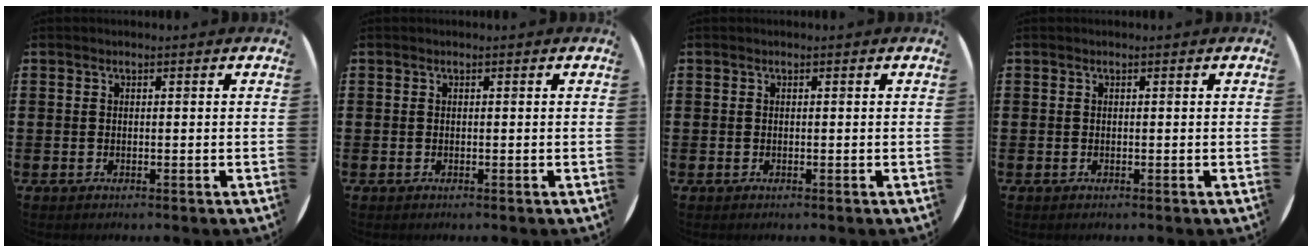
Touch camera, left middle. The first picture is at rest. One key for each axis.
{"total": 0.0}
{"total": 0.0}
{"total": 0.0}